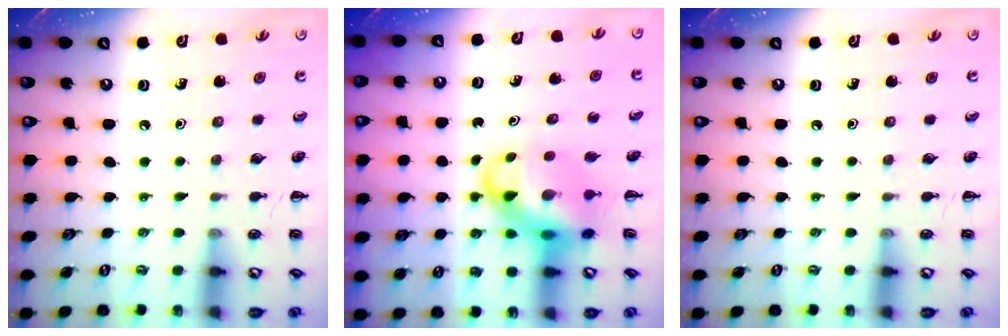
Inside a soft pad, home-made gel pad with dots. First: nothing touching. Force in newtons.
{"total": 8.4, "press": 8.2, "slide": 2.1}
{"total": 0.0}